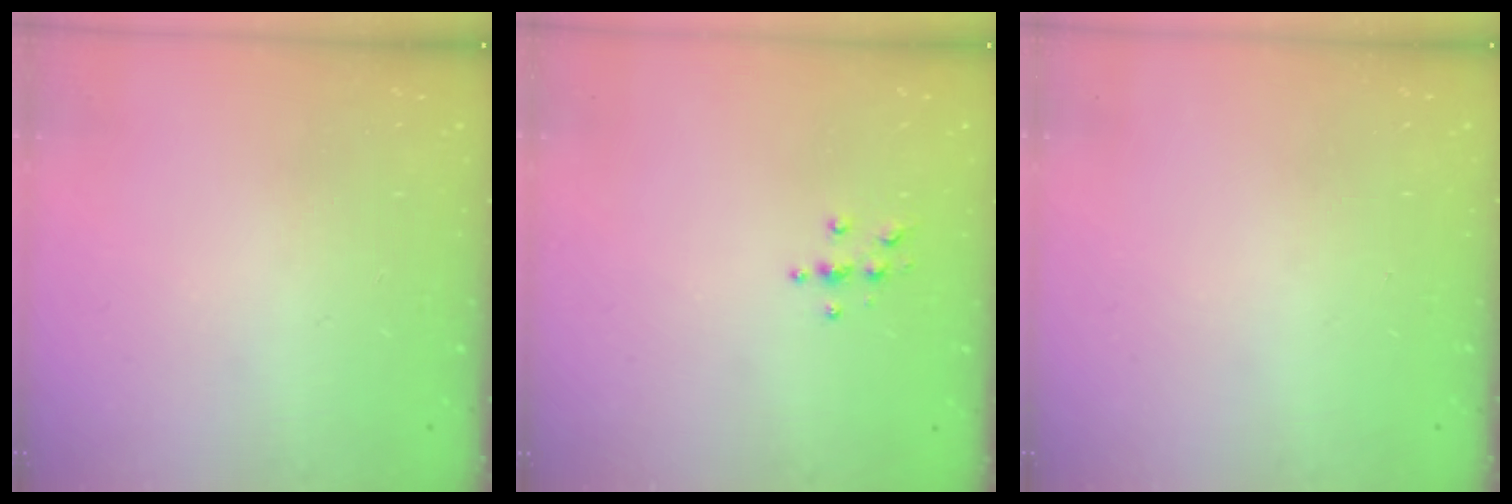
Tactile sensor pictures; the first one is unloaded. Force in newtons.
{"total": 3.8, "press": 3.8, "slide": 0.3}
{"total": 0.0}